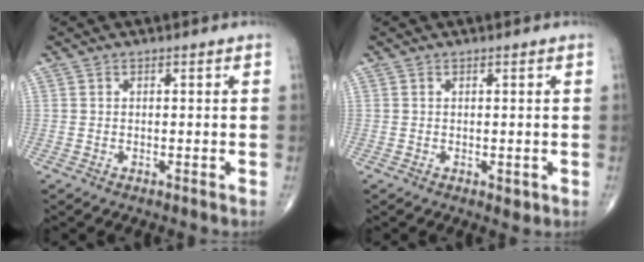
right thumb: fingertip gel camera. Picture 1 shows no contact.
{"total": 1.2, "force": [-0.2, 0.8, 1.0], "torque": [-0.006, -0.003, -0.001]}